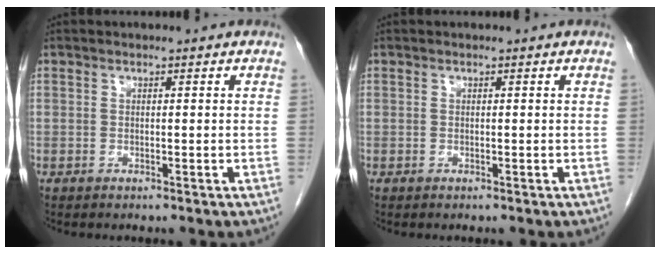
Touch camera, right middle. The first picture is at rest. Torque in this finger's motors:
{"motor_torque": [0.00, 0.00, 0.00, 0.00]}